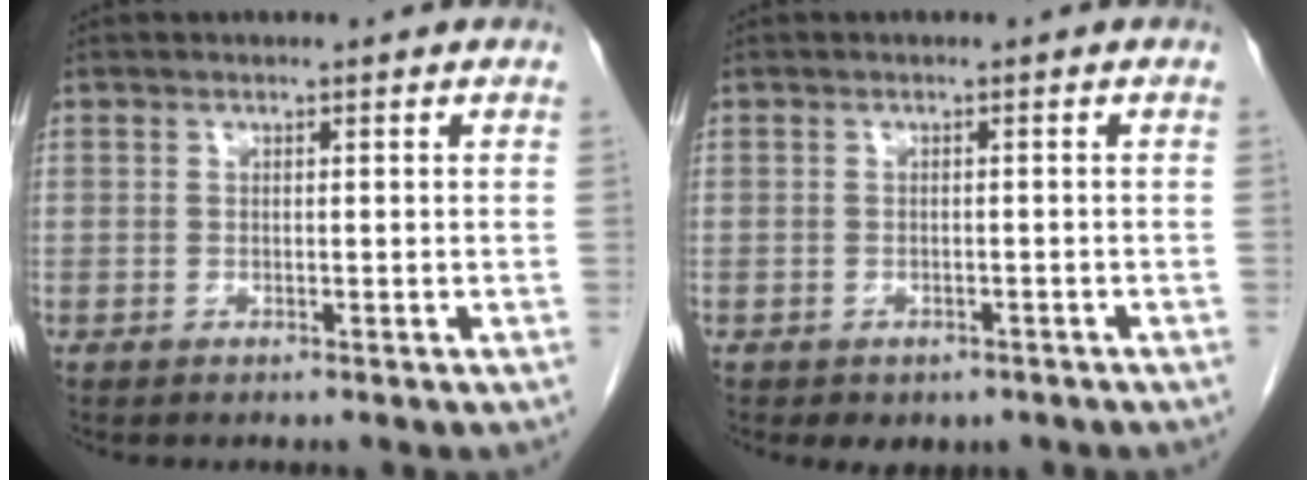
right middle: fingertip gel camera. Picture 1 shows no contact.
{"total": 3.1, "force": [-2.2, 1.8, 1.1], "torque": [-0.011, -0.001, -0.022]}